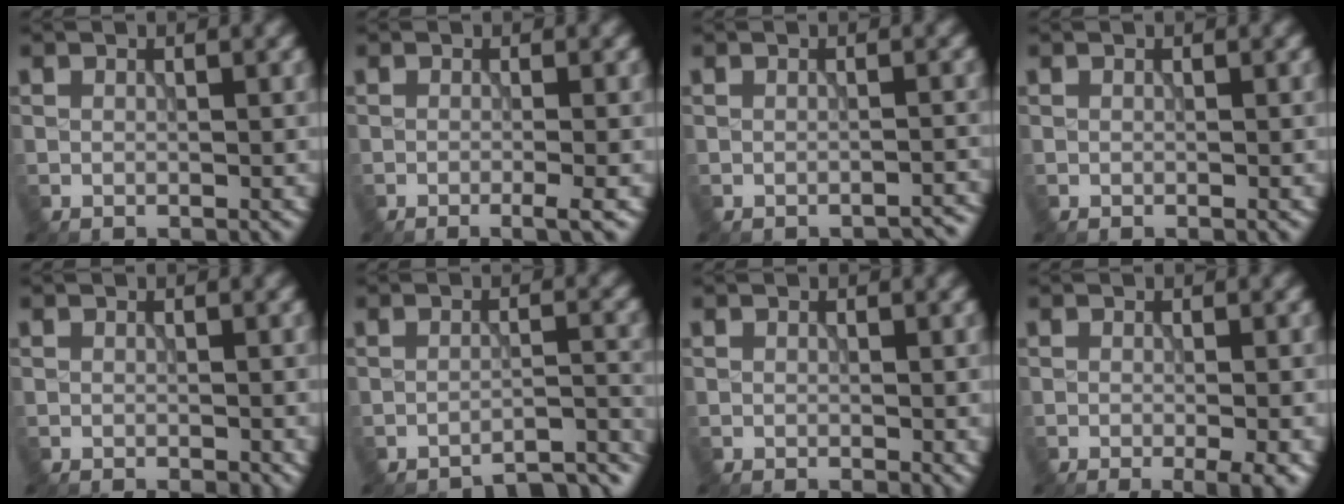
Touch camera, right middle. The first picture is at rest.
{"total": 1.7, "force": [-0.8, 0.2, 1.5], "torque": [-0.017, -0.001, -0.018]}
{"total": 1.2, "force": [-1.2, 0.1, 0.0], "torque": [0.004, 0.004, -0.016]}
{"total": 0.0}
{"total": 0.8, "force": [-0.3, 0.2, 0.7], "torque": [-0.010, -0.002, -0.004]}
{"total": 5.7, "force": [-5.5, 0.7, 1.5], "torque": [-0.008, 0.010, -0.069]}
{"total": 0.6, "force": [-0.1, 0.2, 0.5], "torque": [-0.006, -0.003, 0.000]}
{"total": 3.2, "force": [-1.4, 0.6, 2.9], "torque": [-0.037, -0.006, -0.015]}